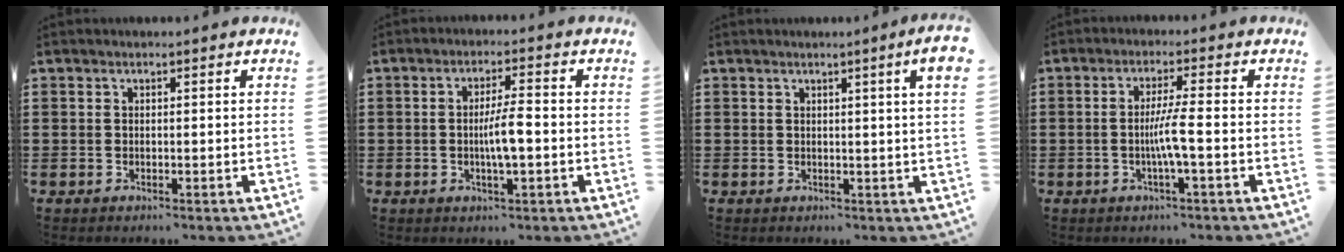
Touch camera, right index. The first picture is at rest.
{"total": 5.0, "force": [-0.8, 0.7, 4.9], "torque": [-0.083, 0.000, -0.015]}
{"total": 3.1, "force": [1.4, -0.6, 2.7], "torque": [-0.051, -0.006, 0.022]}
{"total": 4.5, "force": [-1.0, -0.3, 4.4], "torque": [-0.084, -0.011, -0.024]}